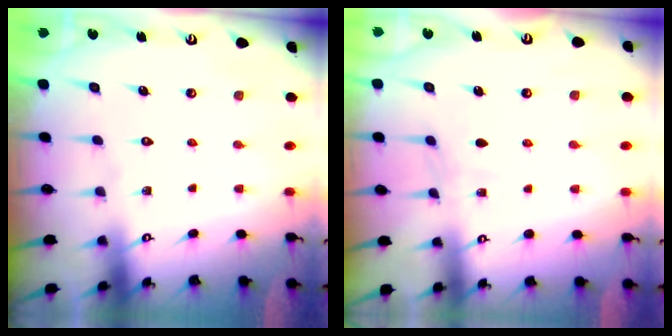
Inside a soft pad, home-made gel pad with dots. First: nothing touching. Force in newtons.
{"total": 4.4, "press": 4.3, "slide": 0.5}